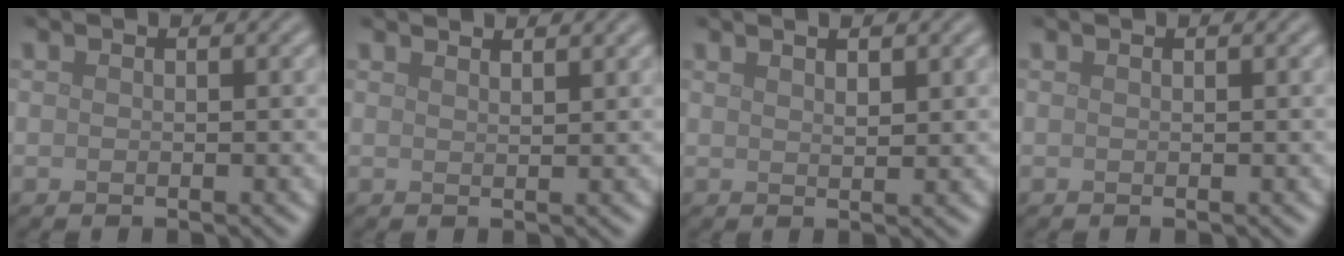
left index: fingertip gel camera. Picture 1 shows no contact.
{"total": 2.2, "force": [2.0, 0.5, 0.8], "torque": [-0.002, 0.006, 0.017]}
{"total": 2.0, "force": [1.3, 0.5, 1.4], "torque": [-0.018, 0.005, 0.020]}
{"total": 0.0}